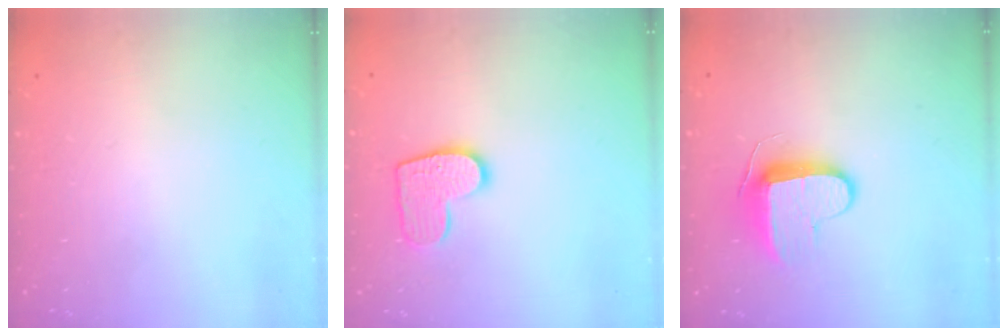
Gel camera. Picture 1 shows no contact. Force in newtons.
{"total": 10.8, "press": 10.8, "slide": 0.7}
{"total": 9.2, "press": 9.2, "slide": 0.9}